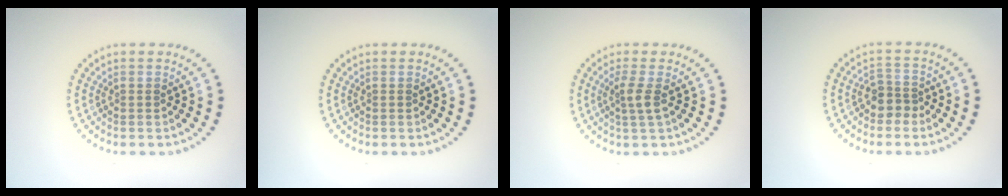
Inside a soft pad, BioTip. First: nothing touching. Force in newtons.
{"total": 0.0}
{"total": 1.8, "press": 1.4, "slide": 1.1}
{"total": 2.0, "press": 1.6, "slide": 1.1}